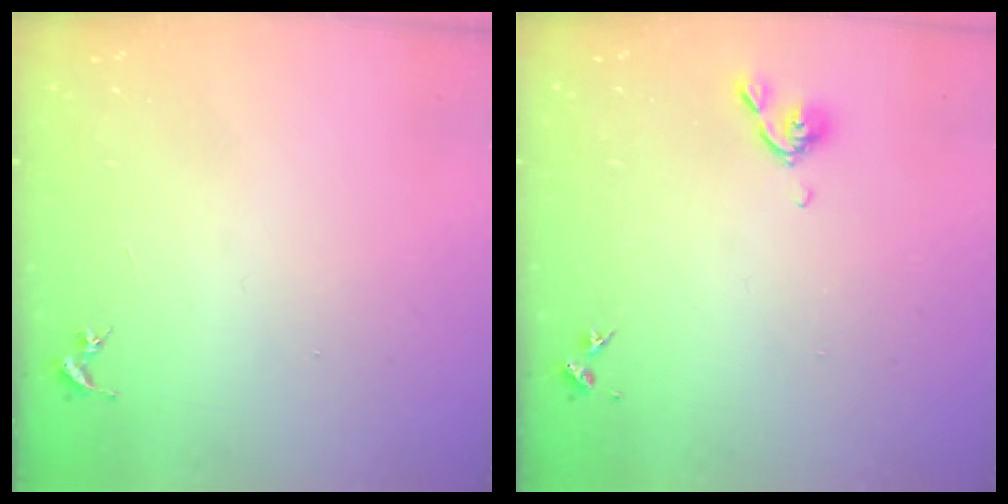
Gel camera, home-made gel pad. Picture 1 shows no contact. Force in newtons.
{"total": 5.6, "press": 5.5, "slide": 1.0}